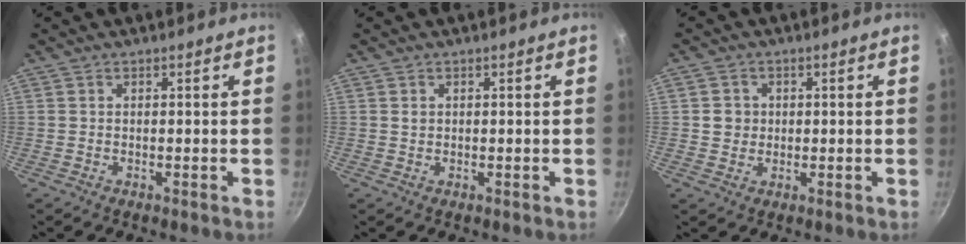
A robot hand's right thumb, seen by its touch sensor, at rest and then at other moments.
{"total": 0.9, "force": [0.3, 0.7, 0.4], "torque": [-0.004, -0.001, 0.004]}
{"total": 3.5, "force": [0.3, 3.3, 1.1], "torque": [-0.001, 0.007, 0.003]}